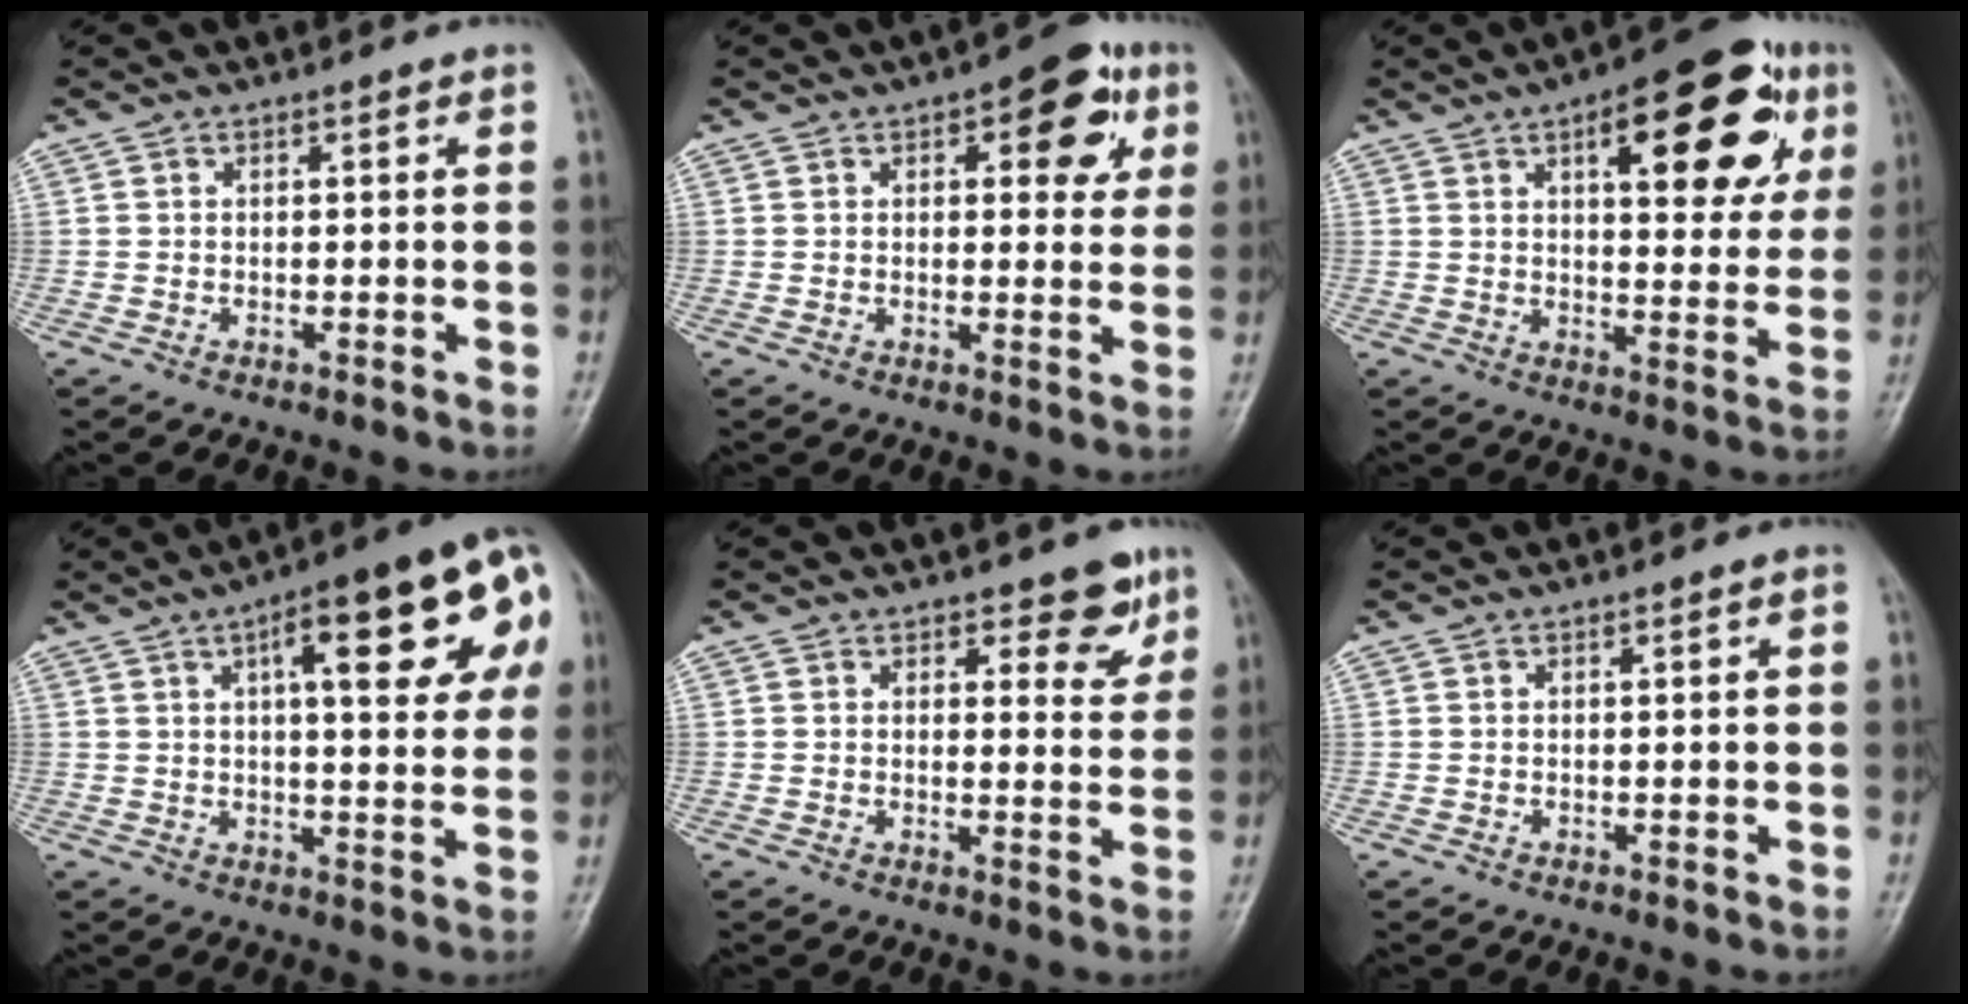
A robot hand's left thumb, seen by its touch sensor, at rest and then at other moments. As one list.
[{"total": 9.6, "force": [3.8, 4.6, 7.5], "torque": [-0.053, -0.003, 0.038]}, {"total": 19.1, "force": [7.7, 8.0, 15.5], "torque": [-0.159, -0.004, 0.097]}, {"total": 19.8, "force": [6.8, 6.1, 17.6], "torque": [-0.212, 0.009, 0.079]}, {"total": 5.2, "force": [3.4, 2.5, 3.0], "torque": [-0.008, -0.020, 0.040]}, {"total": 0.6, "force": [-0.1, 0.2, 0.6], "torque": [-0.009, 0.001, 0.001]}]